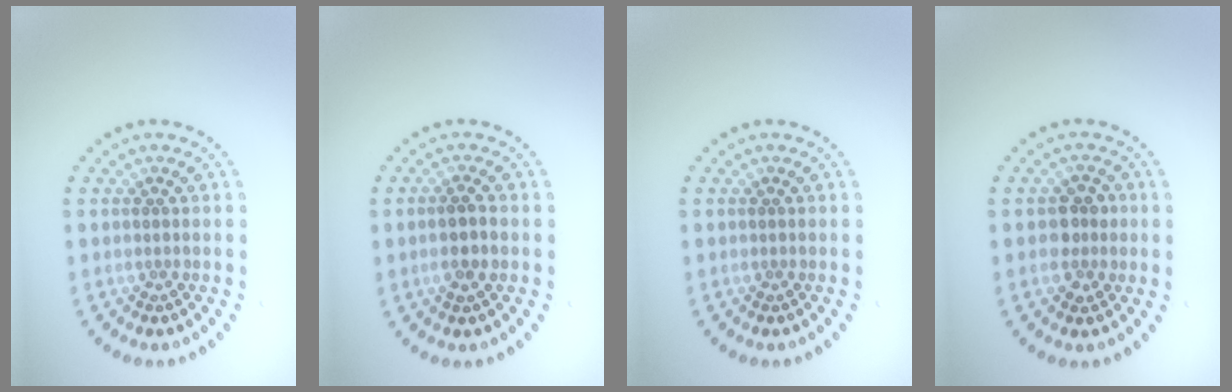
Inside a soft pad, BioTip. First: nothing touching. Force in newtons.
{"total": 1.9, "press": 1.7, "slide": 0.7}
{"total": 0.0}
{"total": 2.2, "press": 2.2, "slide": 0.4}